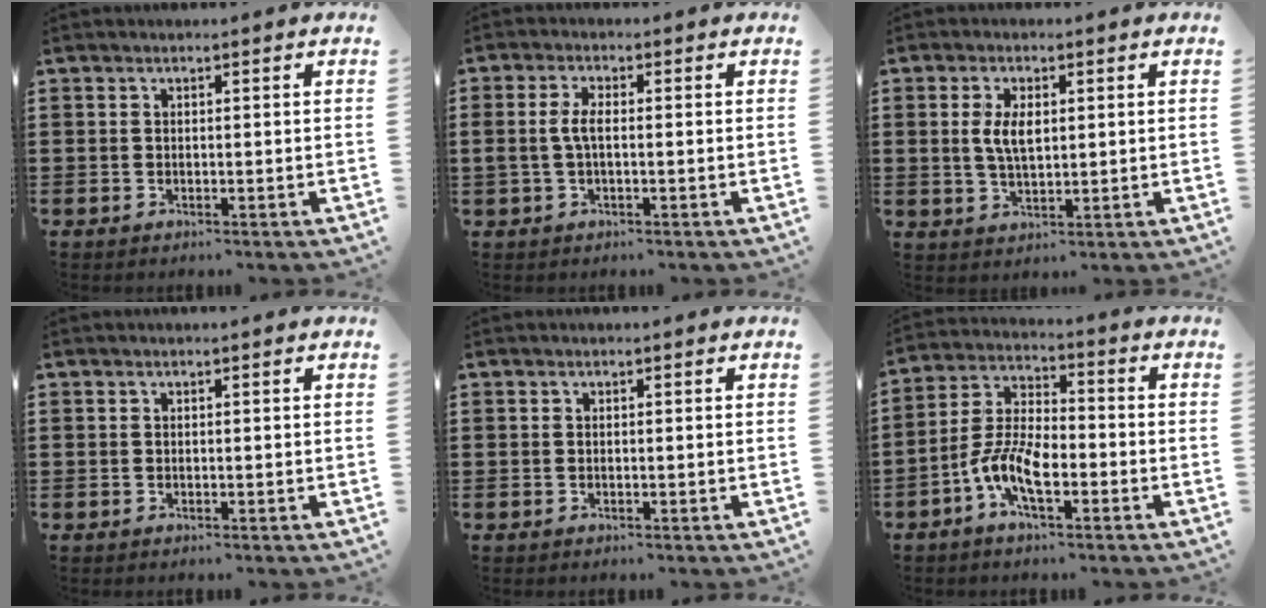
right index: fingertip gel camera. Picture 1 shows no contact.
{"total": 3.2, "force": [-0.3, 1.2, 3.0], "torque": [-0.070, 0.000, -0.012]}
{"total": 4.7, "force": [0.7, 2.1, 4.1], "torque": [-0.085, 0.007, 0.012]}
{"total": 0.0}
{"total": 0.0}
{"total": 8.1, "force": [-3.6, 3.2, 6.5], "torque": [-0.163, -0.008, -0.075]}